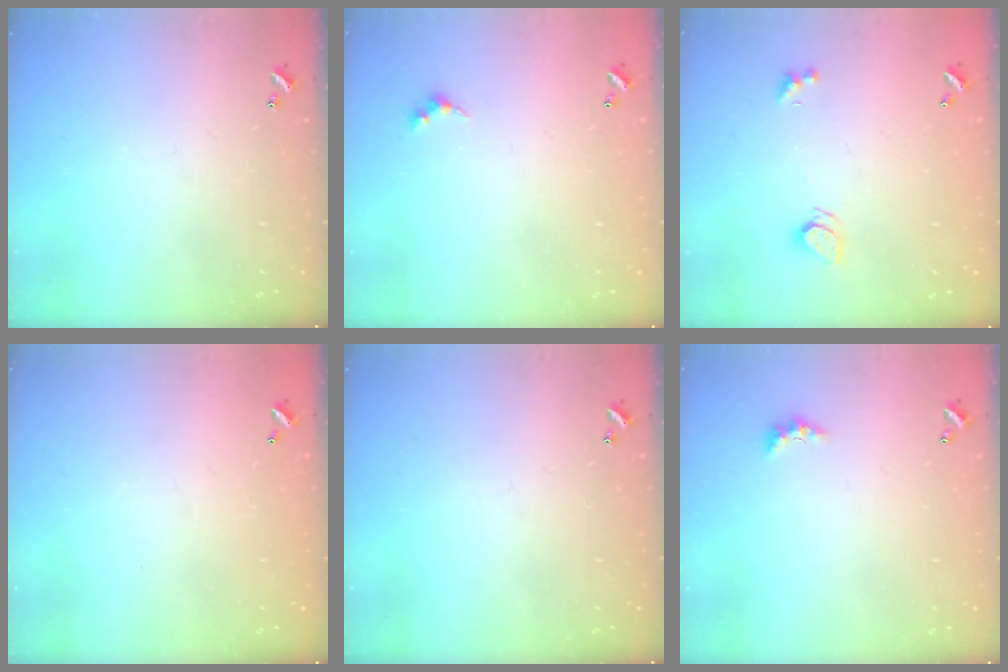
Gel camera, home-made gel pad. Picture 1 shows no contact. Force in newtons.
{"total": 2.6, "press": 2.5, "slide": 0.6}
{"total": 2.2, "press": 2.2, "slide": 0.3}
{"total": 2.7, "press": 2.7, "slide": 0.1}
{"total": 0.0}
{"total": 2.1, "press": 2.0, "slide": 0.7}